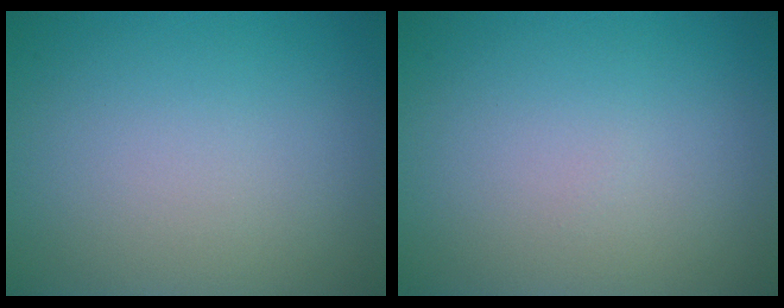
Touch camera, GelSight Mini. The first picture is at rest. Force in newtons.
{"total": 0.0}